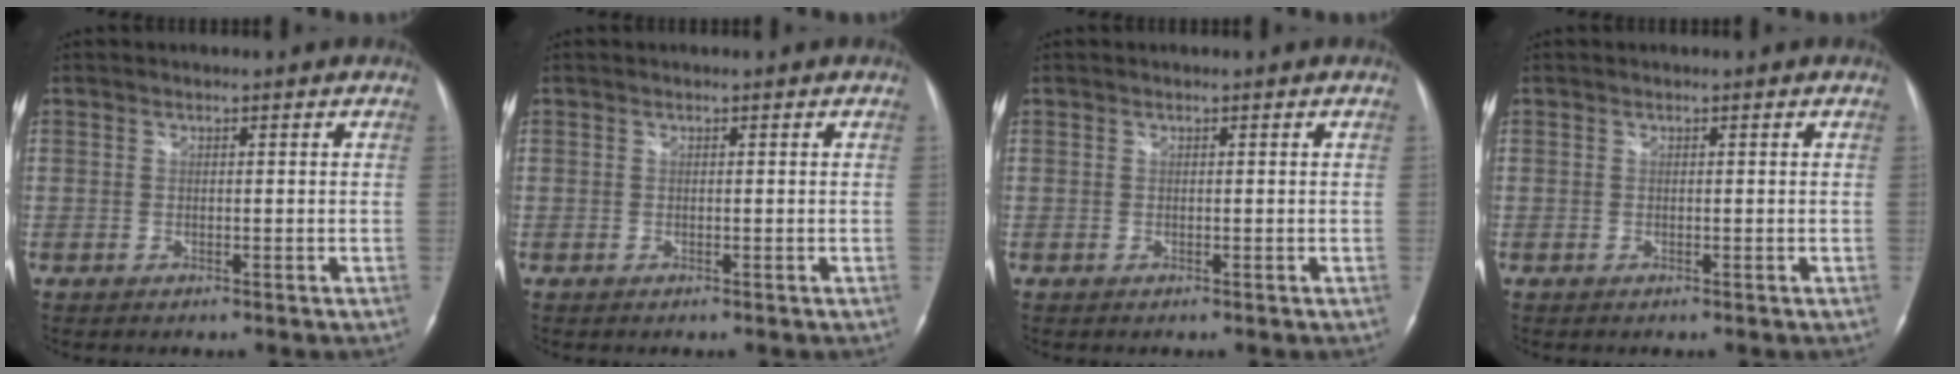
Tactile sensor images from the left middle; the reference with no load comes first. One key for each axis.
{"total": 0.0}
{"total": 0.0}
{"total": 0.0}